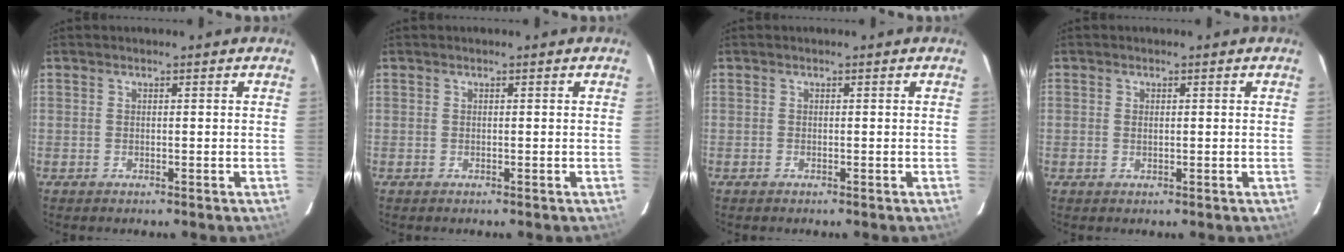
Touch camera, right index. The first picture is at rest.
{"total": 0.0}
{"total": 0.0}
{"total": 0.8, "force": [0.1, 0.5, 0.6], "torque": [-0.011, 0.001, 0.001]}